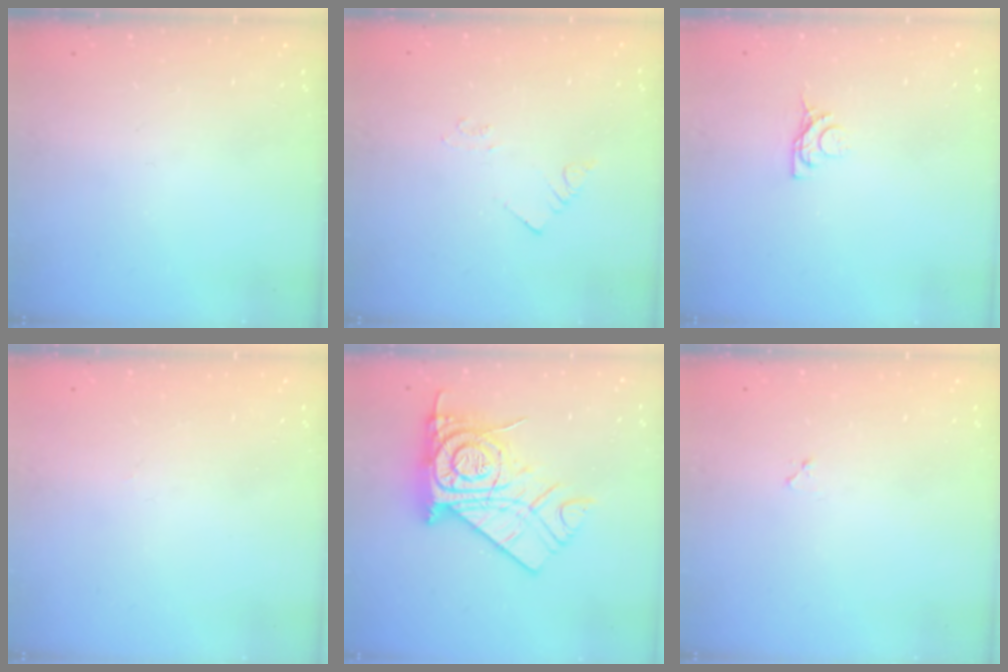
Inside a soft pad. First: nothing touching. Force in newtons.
{"total": 2.1, "press": 2.1, "slide": 0.3}
{"total": 4.6, "press": 4.6, "slide": 0.8}
{"total": 0.0}
{"total": 19.7, "press": 19.6, "slide": 1.7}
{"total": 3.4, "press": 3.4, "slide": 0.4}